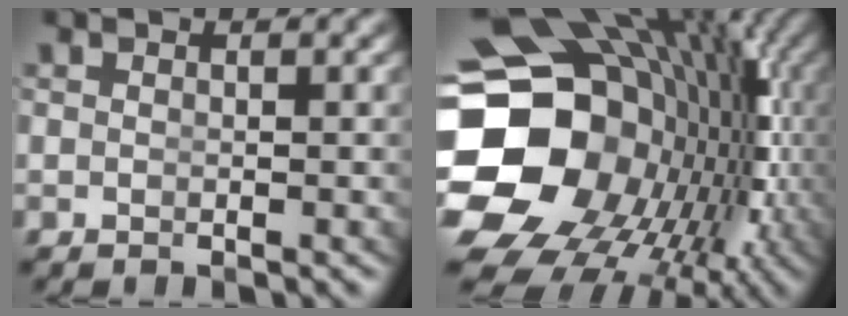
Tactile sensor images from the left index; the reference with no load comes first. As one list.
[{"total": 27.7, "force": [-1.1, 19.8, 19.3], "torque": [-0.335, -0.058, -0.008]}]